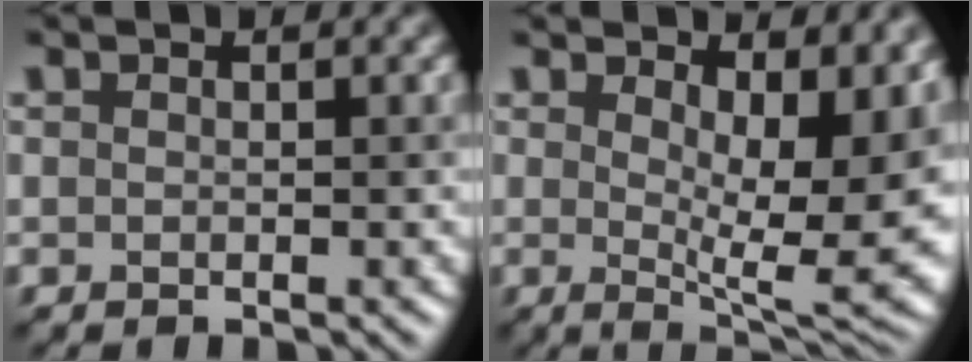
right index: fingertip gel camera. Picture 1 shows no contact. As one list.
[{"total": 11.3, "force": [2.3, 4.2, 10.2], "torque": [-0.117, -0.013, 0.042]}]